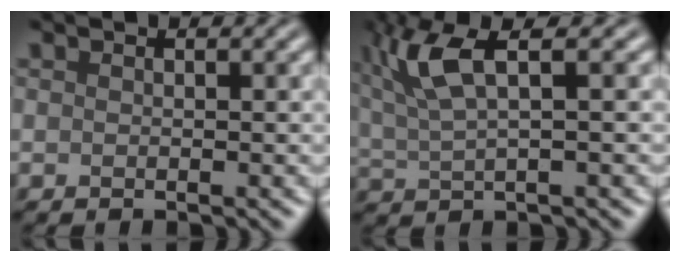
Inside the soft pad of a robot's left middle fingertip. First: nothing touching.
{"total": 6.0, "force": [2.7, 1.6, 5.1], "torque": [-0.116, 0.014, 0.058]}